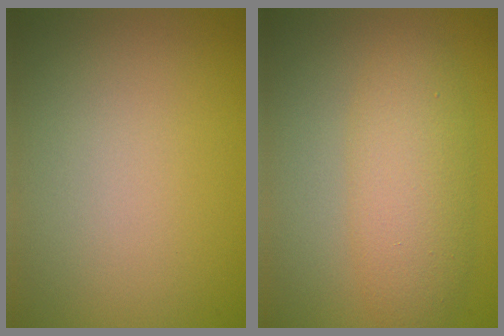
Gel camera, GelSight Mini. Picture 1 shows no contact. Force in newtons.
{"total": 4.6, "press": 4.6, "slide": 0.2}